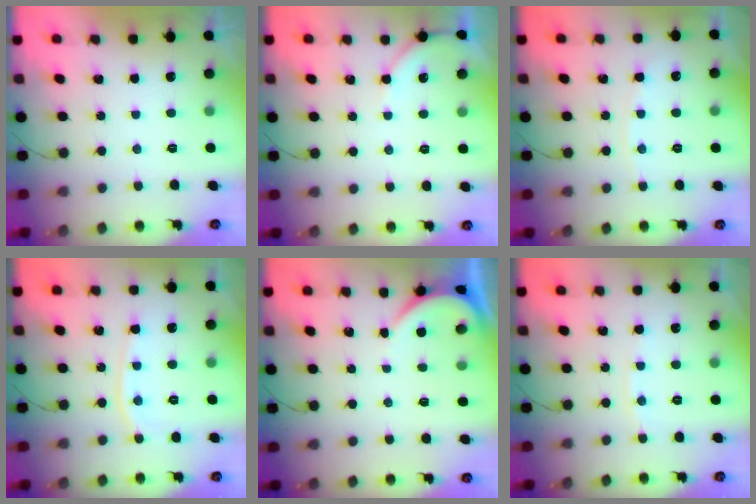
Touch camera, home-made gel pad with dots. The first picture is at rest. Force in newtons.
{"total": 4.7, "press": 4.6, "slide": 0.7}
{"total": 4.1, "press": 4.0, "slide": 0.6}
{"total": 7.1, "press": 7.0, "slide": 1.0}
{"total": 2.6, "press": 2.6, "slide": 0.2}
{"total": 5.2, "press": 5.2, "slide": 0.6}